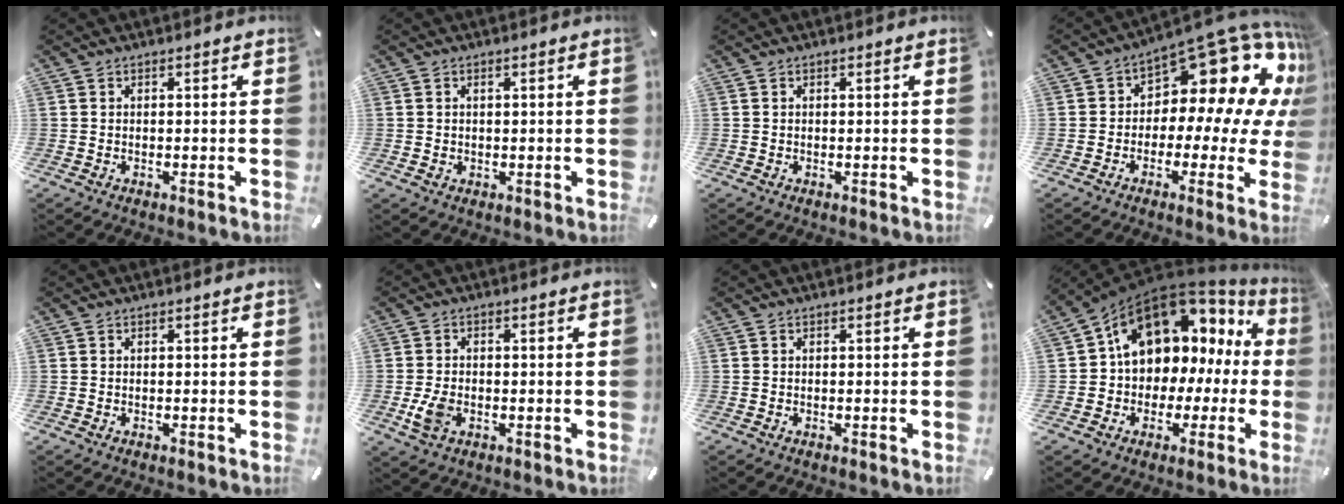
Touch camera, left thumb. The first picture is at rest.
{"total": 1.0, "force": [0.3, 0.8, 0.4], "torque": [-0.002, 0.001, 0.003]}
{"total": 0.0}
{"total": 16.9, "force": [8.3, 9.3, 11.4], "torque": [-0.151, -0.077, 0.135]}
{"total": 0.0}
{"total": 4.8, "force": [-1.2, 3.1, 3.5], "torque": [-0.086, -0.003, -0.025]}
{"total": 0.0}
{"total": 12.4, "force": [6.4, 8.8, 6.0], "torque": [-0.103, -0.051, 0.115]}